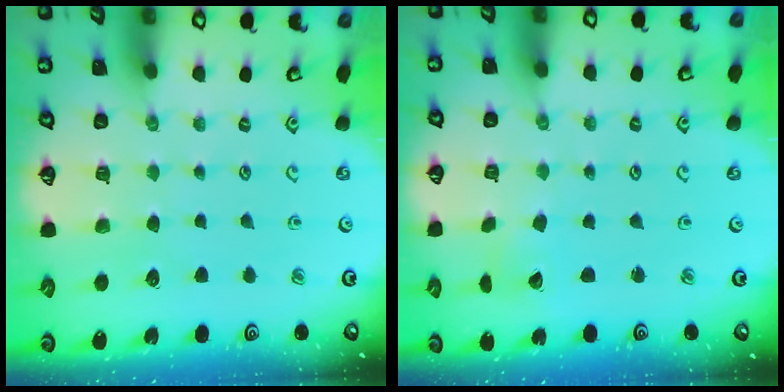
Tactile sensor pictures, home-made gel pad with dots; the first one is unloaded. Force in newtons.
{"total": 2.7, "press": 2.7, "slide": 0.3}